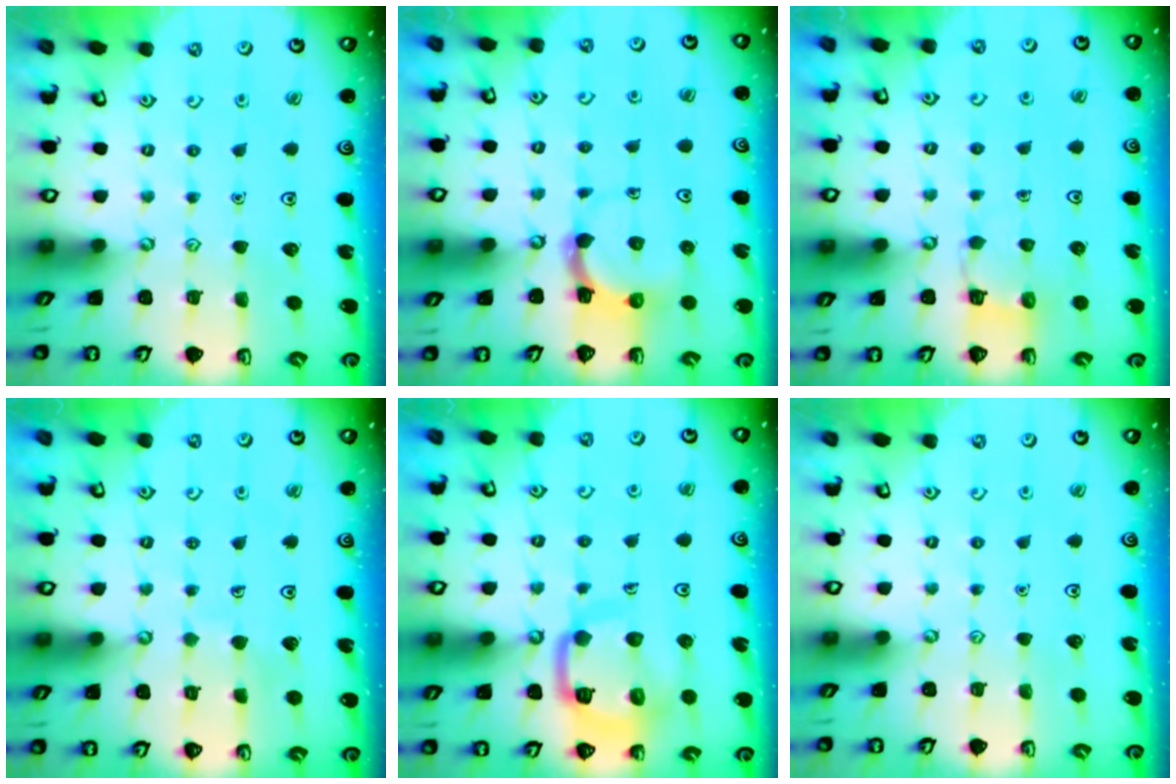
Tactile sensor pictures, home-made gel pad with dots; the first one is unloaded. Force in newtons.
{"total": 4.6, "press": 4.6, "slide": 0.8}
{"total": 4.6, "press": 4.6, "slide": 0.3}
{"total": 3.6, "press": 3.6, "slide": 0.2}
{"total": 14.2, "press": 14.1, "slide": 1.5}
{"total": 0.0}